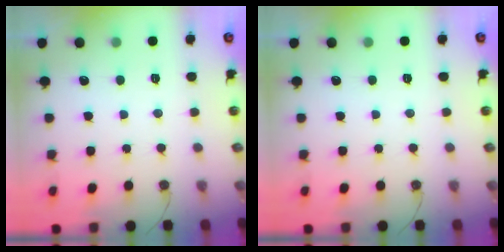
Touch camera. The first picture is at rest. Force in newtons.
{"total": 0.0}